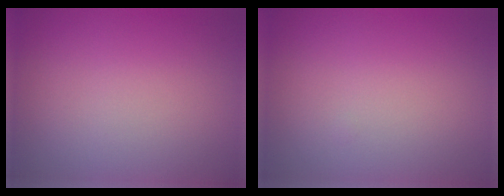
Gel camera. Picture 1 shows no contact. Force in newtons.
{"total": 0.0}